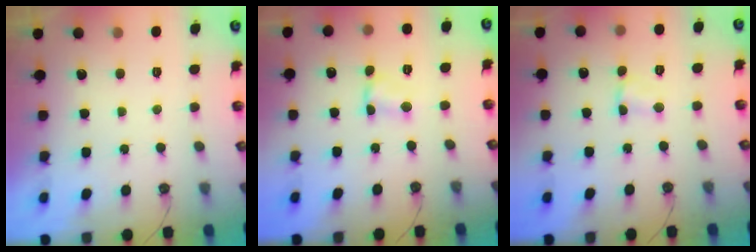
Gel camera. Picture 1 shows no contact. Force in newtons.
{"total": 2.6, "press": 2.6, "slide": 0.3}
{"total": 2.3, "press": 2.3, "slide": 0.3}